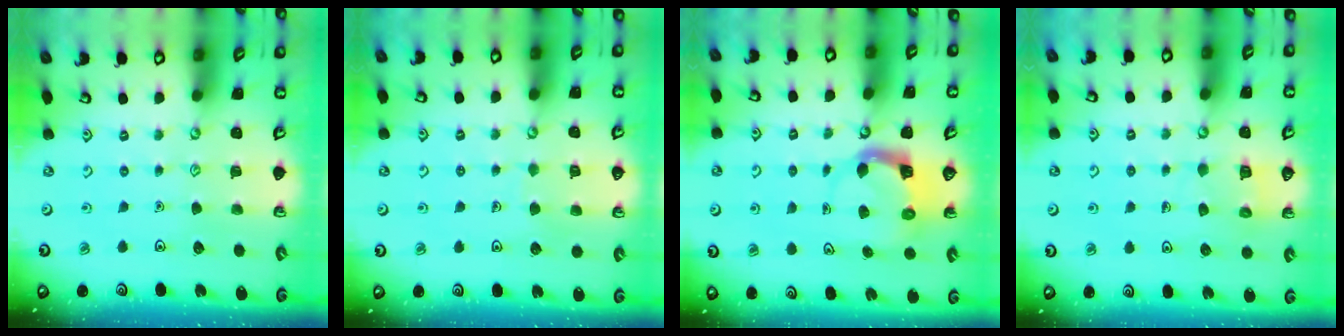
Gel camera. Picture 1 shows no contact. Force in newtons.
{"total": 3.5, "press": 3.5, "slide": 0.3}
{"total": 3.8, "press": 3.8, "slide": 0.7}
{"total": 5.9, "press": 5.9, "slide": 0.6}